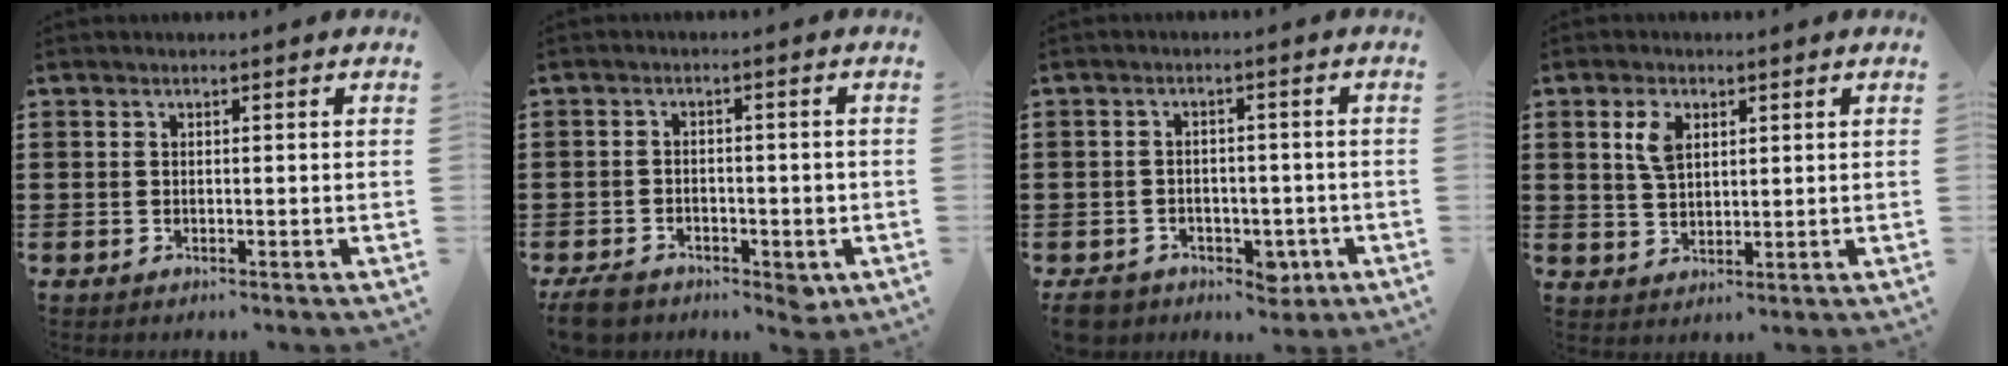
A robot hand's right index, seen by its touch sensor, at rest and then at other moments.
{"total": 3.6, "force": [-2.2, 1.9, 2.2], "torque": [-0.039, 0.008, -0.040]}
{"total": 5.1, "force": [-3.3, 3.1, 2.3], "torque": [-0.045, 0.013, -0.062]}
{"total": 4.2, "force": [1.8, 2.3, 2.9], "torque": [-0.067, 0.009, 0.032]}